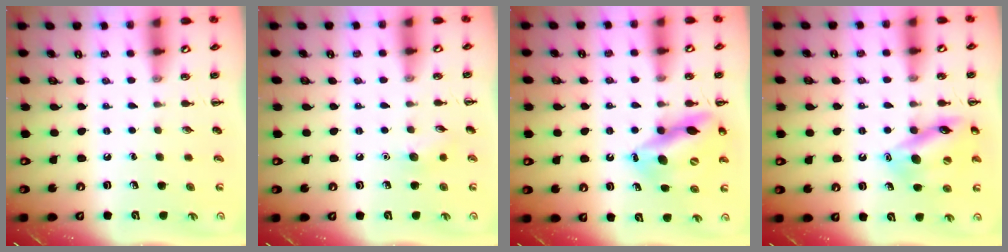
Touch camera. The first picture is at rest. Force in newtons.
{"total": 6.4, "press": 6.2, "slide": 1.6}
{"total": 14.1, "press": 13.5, "slide": 3.9}
{"total": 15.0, "press": 14.8, "slide": 2.5}